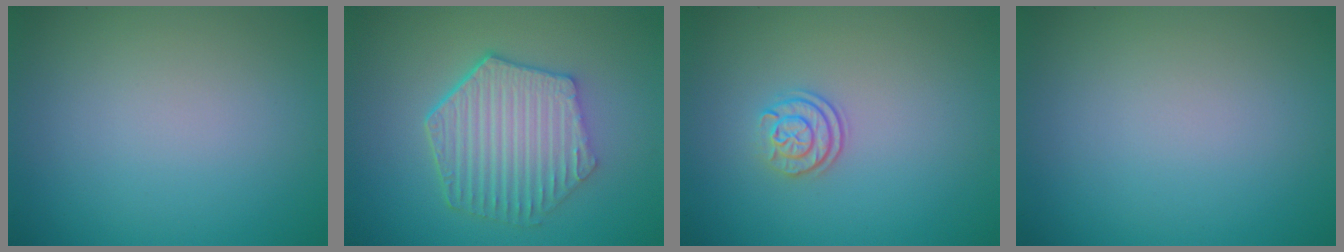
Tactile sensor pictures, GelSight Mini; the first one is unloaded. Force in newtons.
{"total": 6.3, "press": 4.9, "slide": 3.9}
{"total": 2.1, "press": 1.7, "slide": 1.3}
{"total": 0.0}